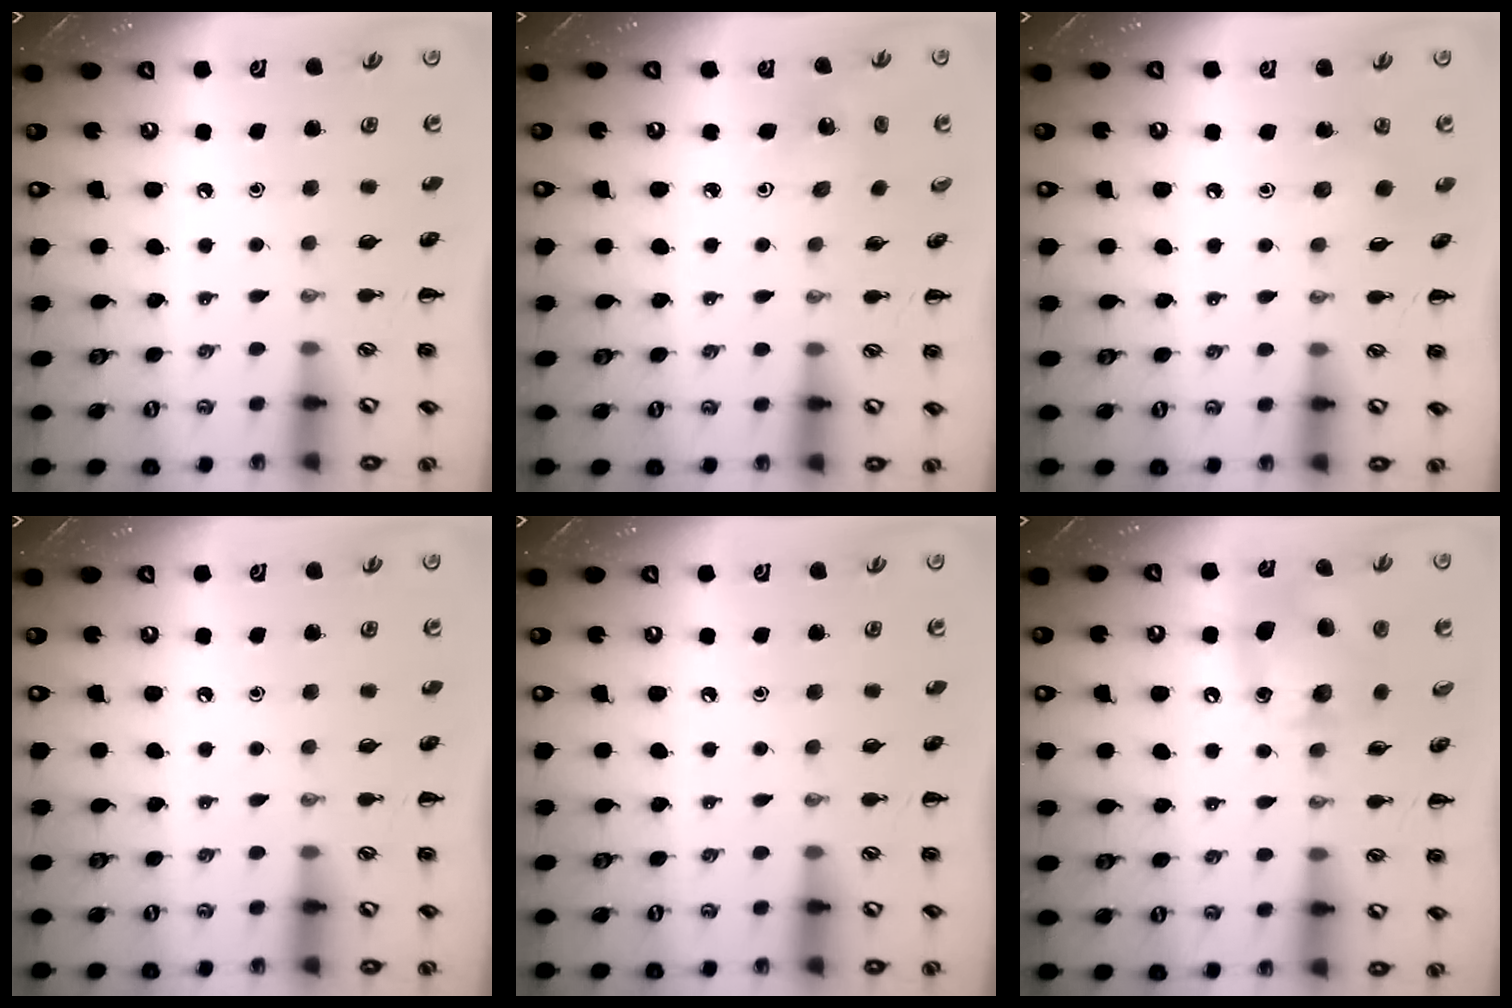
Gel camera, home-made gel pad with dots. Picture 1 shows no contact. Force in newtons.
{"total": 2.1, "press": 1.9, "slide": 0.7}
{"total": 2.9, "press": 2.8, "slide": 1.0}
{"total": 0.0}
{"total": 0.0}
{"total": 12.3, "press": 12.2, "slide": 1.6}